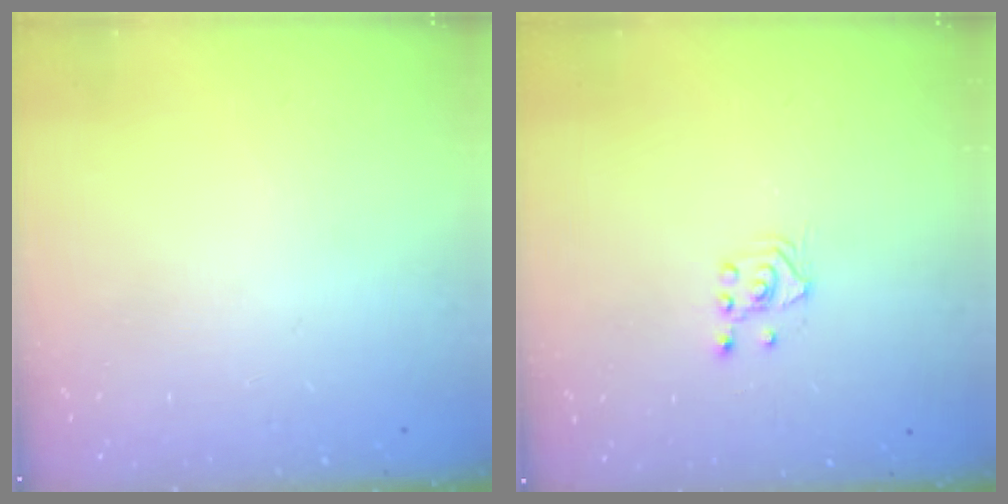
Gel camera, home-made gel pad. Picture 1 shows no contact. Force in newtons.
{"total": 2.6, "press": 2.4, "slide": 0.8}